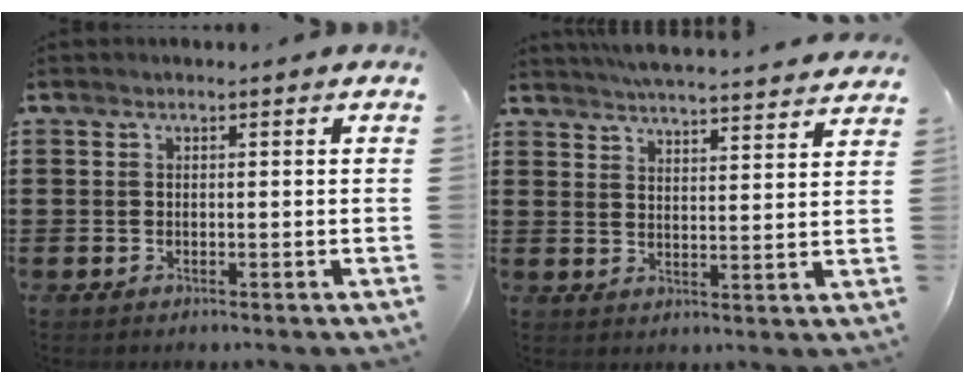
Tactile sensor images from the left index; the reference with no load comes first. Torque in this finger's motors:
{"motor_torque": [0.19, 0.15, 0.61, 0.18]}